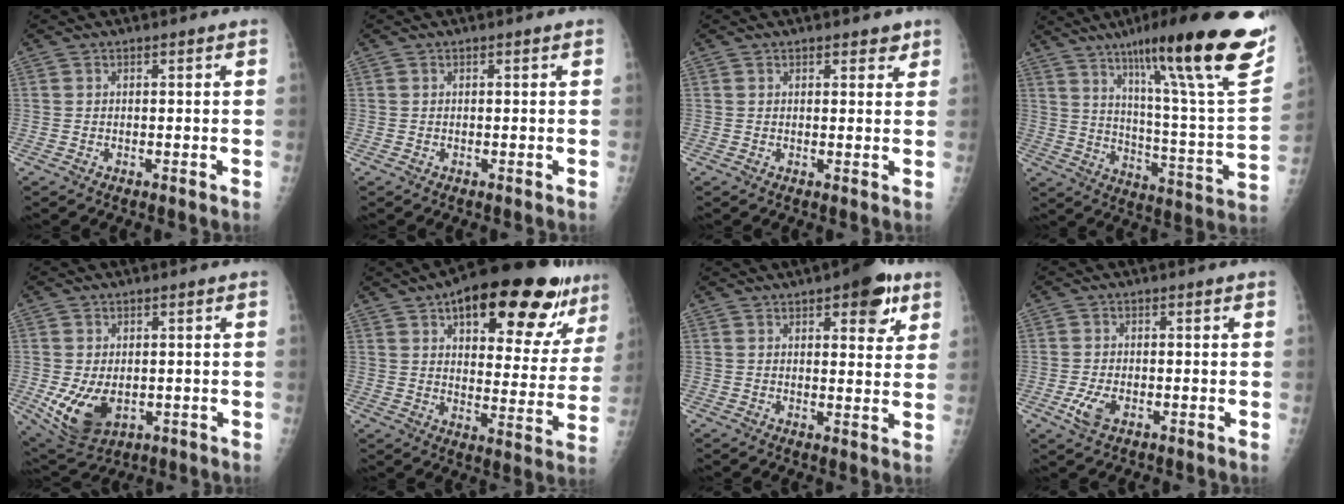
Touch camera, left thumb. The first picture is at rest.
{"total": 0.0}
{"total": 2.4, "force": [1.7, 1.2, 1.2], "torque": [0.004, -0.007, 0.018]}
{"total": 31.5, "force": [18.8, 3.9, 25.0], "torque": [-0.319, -0.060, 0.281]}
{"total": 9.3, "force": [-1.7, 6.0, 6.9], "torque": [-0.118, -0.011, -0.009]}
{"total": 25.8, "force": [15.0, 9.9, 18.5], "torque": [-0.221, -0.029, 0.213]}
{"total": 9.2, "force": [4.8, 3.7, 6.9], "torque": [-0.062, -0.016, 0.058]}
{"total": 3.8, "force": [-1.4, 2.1, 2.9], "torque": [-0.066, -0.003, -0.025]}